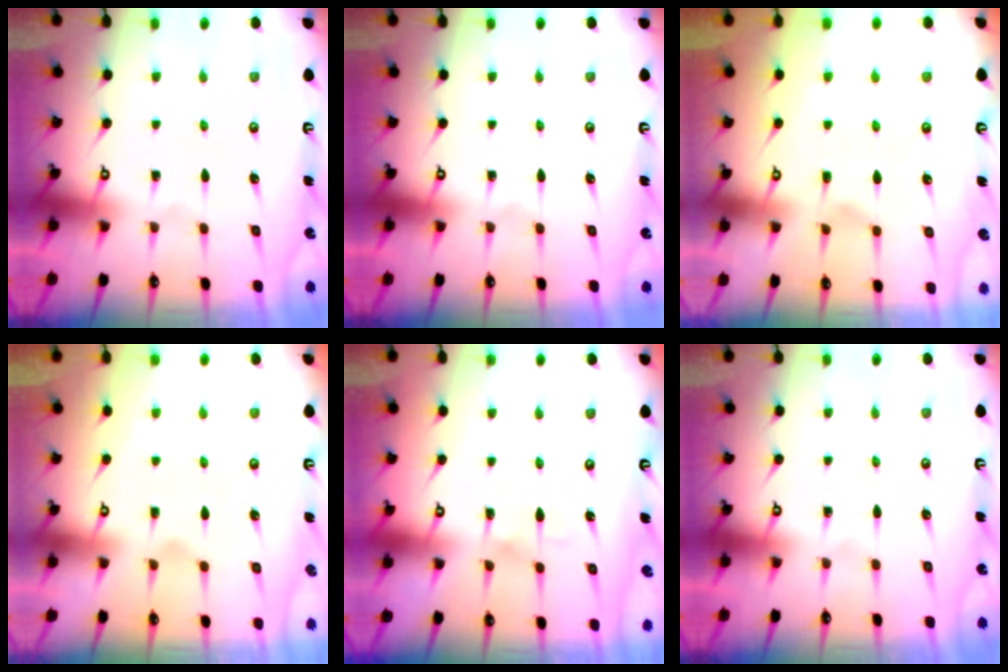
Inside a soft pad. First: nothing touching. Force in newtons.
{"total": 0.0}
{"total": 2.4, "press": 2.1, "slide": 1.2}
{"total": 1.2, "press": 0.3, "slide": 1.1}
{"total": 5.0, "press": 5.0, "slide": 0.5}
{"total": 0.0}